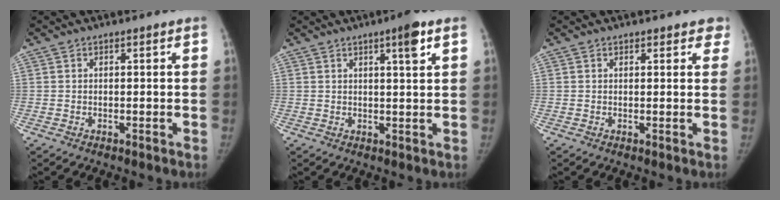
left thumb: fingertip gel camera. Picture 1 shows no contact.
{"total": 4.4, "force": [2.3, 0.4, 3.7], "torque": [-0.051, -0.010, 0.034]}
{"total": 2.8, "force": [2.2, 1.5, 0.9], "torque": [0.026, -0.004, 0.015]}